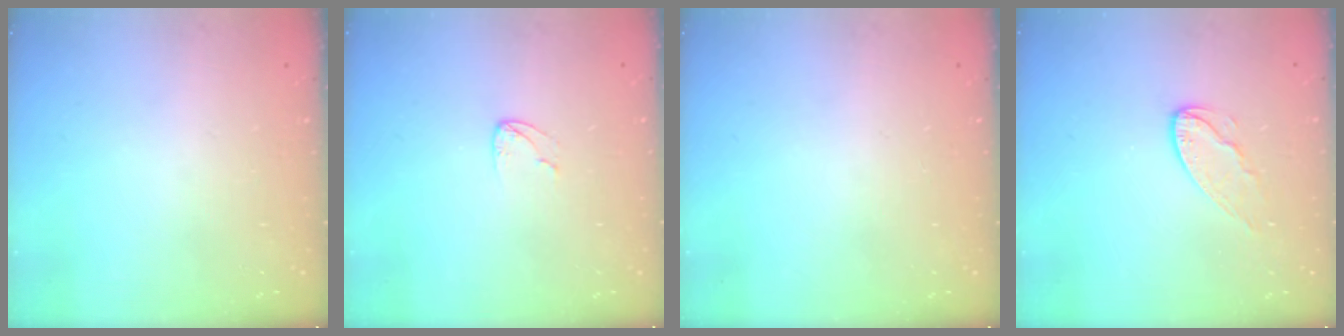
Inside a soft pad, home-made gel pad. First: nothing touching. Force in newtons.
{"total": 3.8, "press": 3.8, "slide": 0.4}
{"total": 0.0}
{"total": 7.1, "press": 7.1, "slide": 0.2}